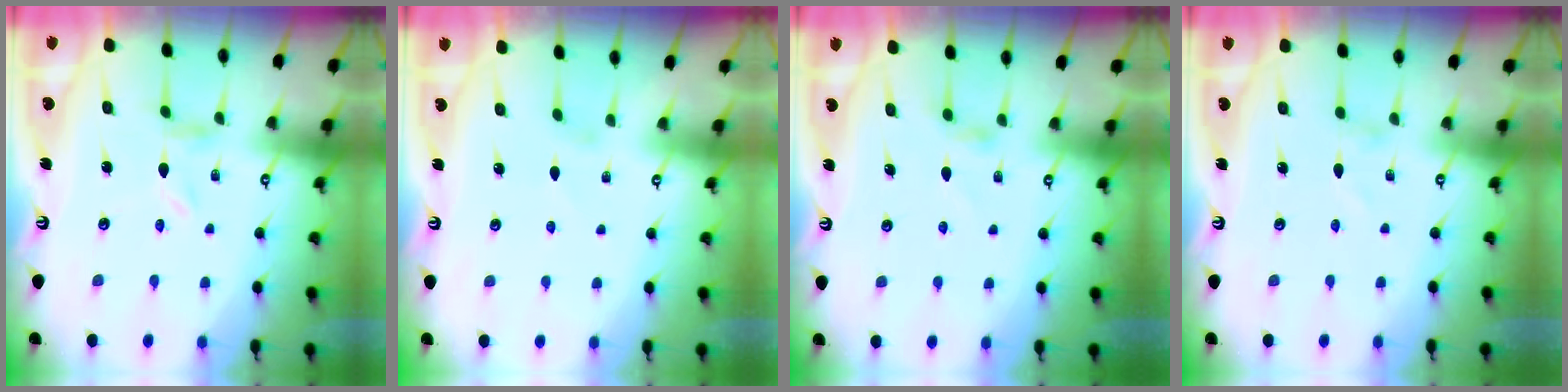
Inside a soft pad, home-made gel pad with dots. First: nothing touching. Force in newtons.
{"total": 0.0}
{"total": 2.4, "press": 2.4, "slide": 0.4}
{"total": 1.4, "press": 1.4, "slide": 0.1}